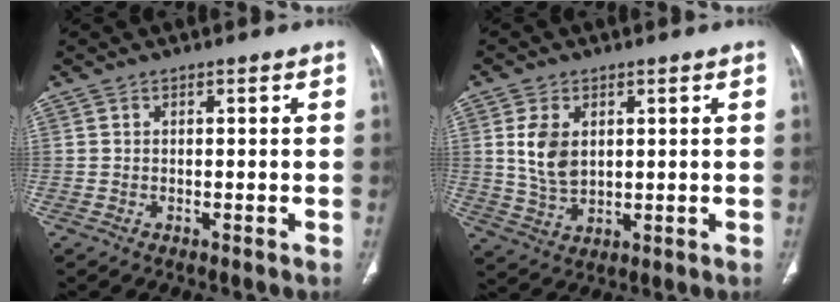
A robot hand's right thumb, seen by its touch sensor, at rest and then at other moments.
{"total": 7.3, "force": [1.6, 4.8, 5.3], "torque": [-0.091, -0.007, 0.040]}